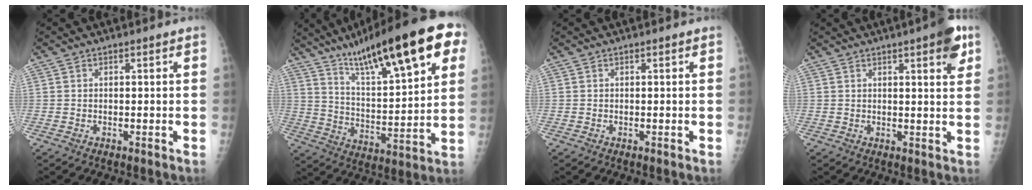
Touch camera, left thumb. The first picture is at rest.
{"total": 26.0, "force": [14.3, 6.1, 20.9], "torque": [-0.302, -0.021, 0.231]}
{"total": 0.0}
{"total": 6.4, "force": [3.3, 1.4, 5.3], "torque": [-0.060, -0.010, 0.038]}